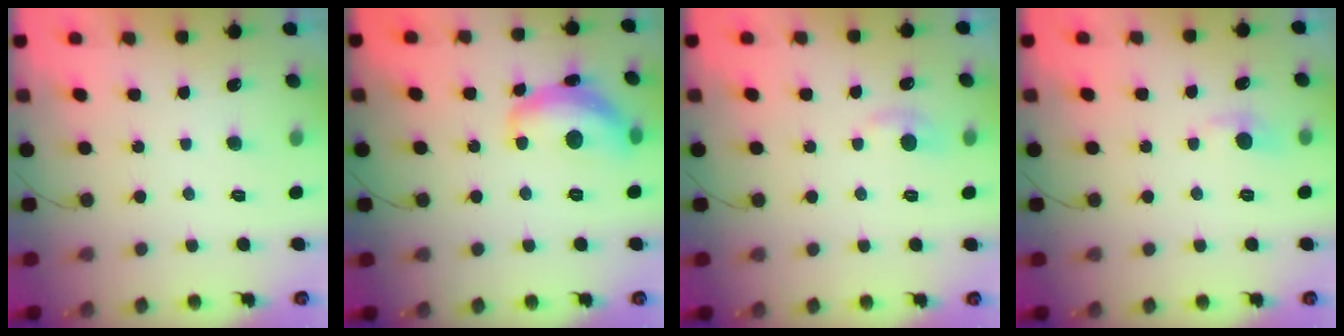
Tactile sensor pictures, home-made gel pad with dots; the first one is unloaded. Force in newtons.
{"total": 13.1, "press": 13.1, "slide": 0.8}
{"total": 4.0, "press": 3.9, "slide": 0.4}
{"total": 4.3, "press": 4.2, "slide": 0.6}